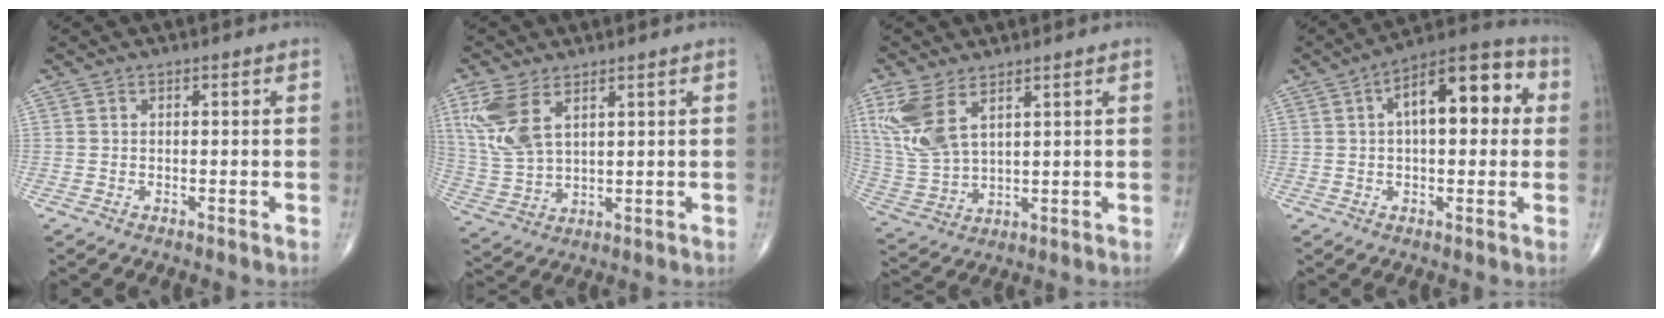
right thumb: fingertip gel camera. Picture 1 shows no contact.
{"total": 9.8, "force": [4.7, 4.8, 7.2], "torque": [-0.164, -0.009, 0.107]}
{"total": 10.8, "force": [5.5, 5.2, 7.7], "torque": [-0.177, -0.014, 0.127]}
{"total": 14.8, "force": [3.1, 6.9, 12.8], "torque": [-0.162, 0.033, 0.039]}